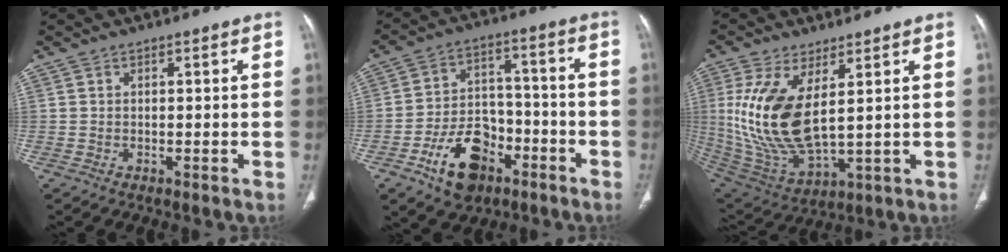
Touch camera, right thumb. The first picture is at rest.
{"total": 13.4, "force": [-6.8, 8.9, 7.4], "torque": [-0.091, 0.050, -0.110]}
{"total": 16.7, "force": [3.6, 7.3, 14.5], "torque": [-0.306, -0.025, 0.092]}